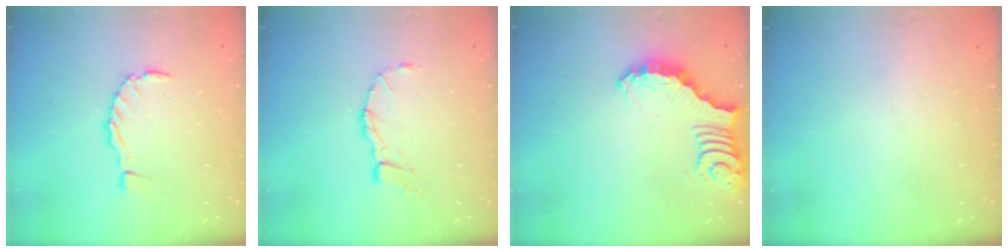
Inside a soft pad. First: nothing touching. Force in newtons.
{"total": 7.7, "press": 7.6, "slide": 0.8}
{"total": 3.4, "press": 3.3, "slide": 0.8}
{"total": 0.0}